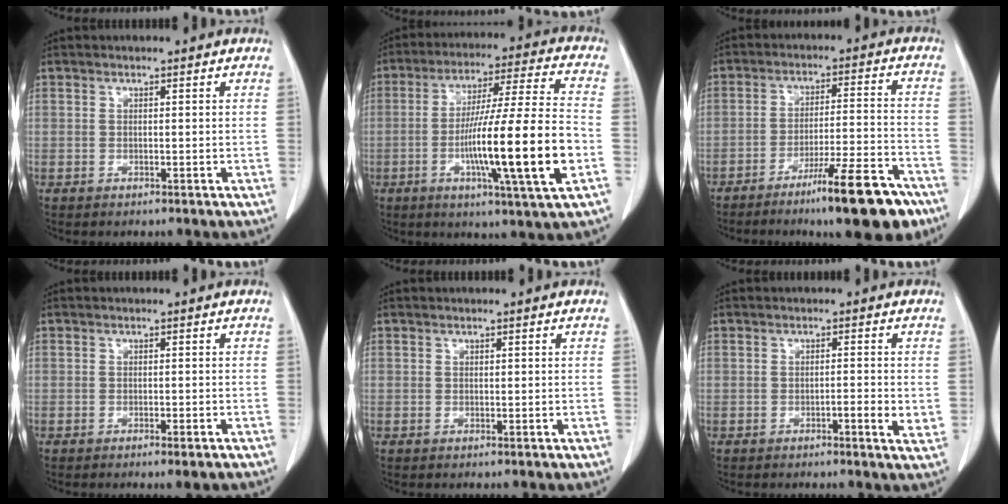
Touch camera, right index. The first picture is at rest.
{"total": 18.3, "force": [-4.5, -0.3, 17.8], "torque": [-0.295, -0.007, -0.077]}
{"total": 13.8, "force": [-9.4, 1.3, 10.0], "torque": [-0.140, 0.002, -0.144]}
{"total": 2.0, "force": [-1.5, 0.2, 1.4], "torque": [-0.017, -0.005, -0.017]}
{"total": 0.0}
{"total": 2.8, "force": [-0.6, 0.4, 2.7], "torque": [-0.041, -0.001, -0.009]}